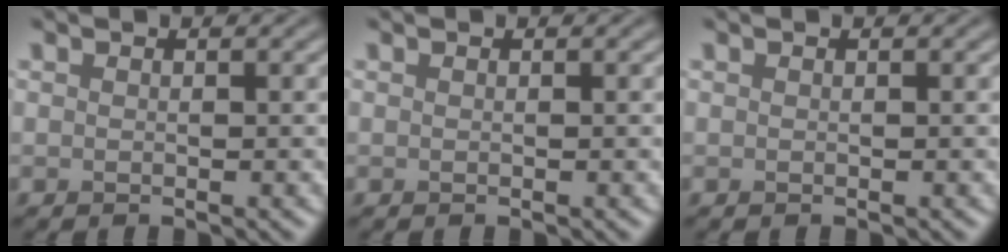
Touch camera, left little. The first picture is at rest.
{"total": 0.0}
{"total": 0.0}